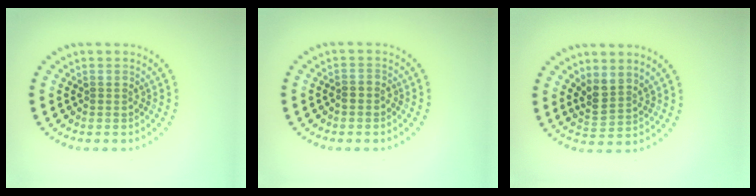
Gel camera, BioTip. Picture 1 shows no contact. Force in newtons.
{"total": 0.8, "press": 0.6, "slide": 0.5}
{"total": 2.4, "press": 1.9, "slide": 1.5}